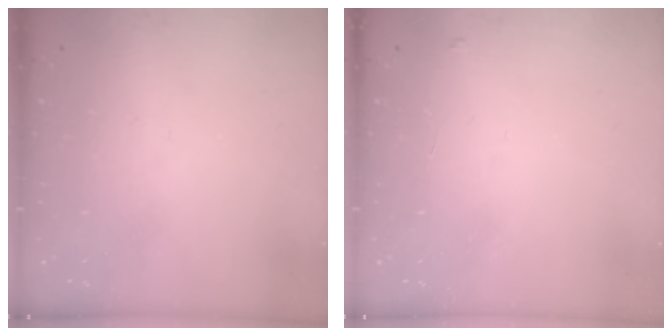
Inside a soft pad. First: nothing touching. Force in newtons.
{"total": 4.0, "press": 4.0, "slide": 0.2}